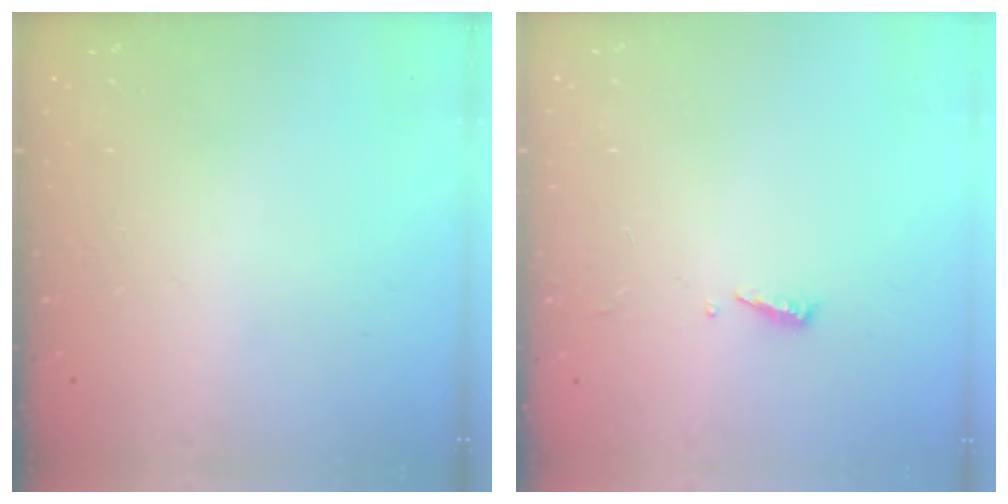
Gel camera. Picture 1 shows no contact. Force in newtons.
{"total": 3.7, "press": 3.6, "slide": 0.5}